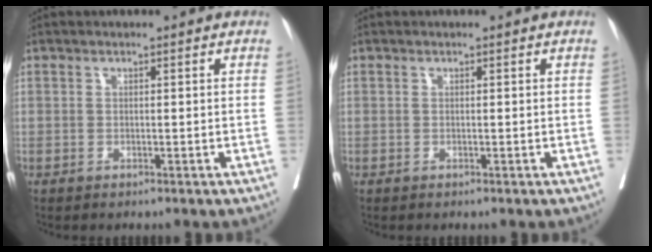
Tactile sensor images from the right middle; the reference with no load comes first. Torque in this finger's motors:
{"motor_torque": [0.47, -0.43, 0.04, -0.02]}